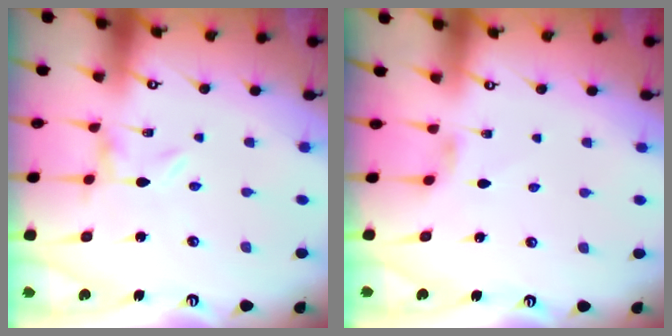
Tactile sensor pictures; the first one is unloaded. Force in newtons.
{"total": 2.5, "press": 2.4, "slide": 0.4}